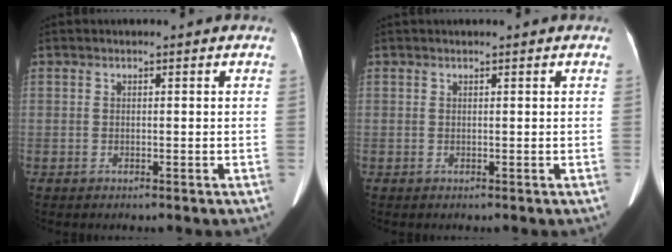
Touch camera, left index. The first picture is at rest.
{"total": 0.6, "force": [0.6, 0.0, 0.3], "torque": [-0.003, 0.014, 0.012]}